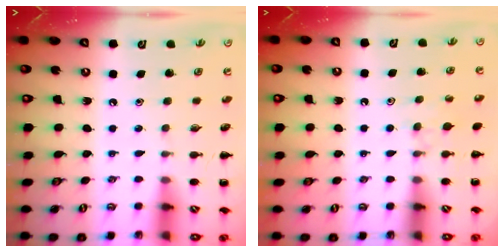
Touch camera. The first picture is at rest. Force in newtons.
{"total": 4.7, "press": 4.3, "slide": 1.8}